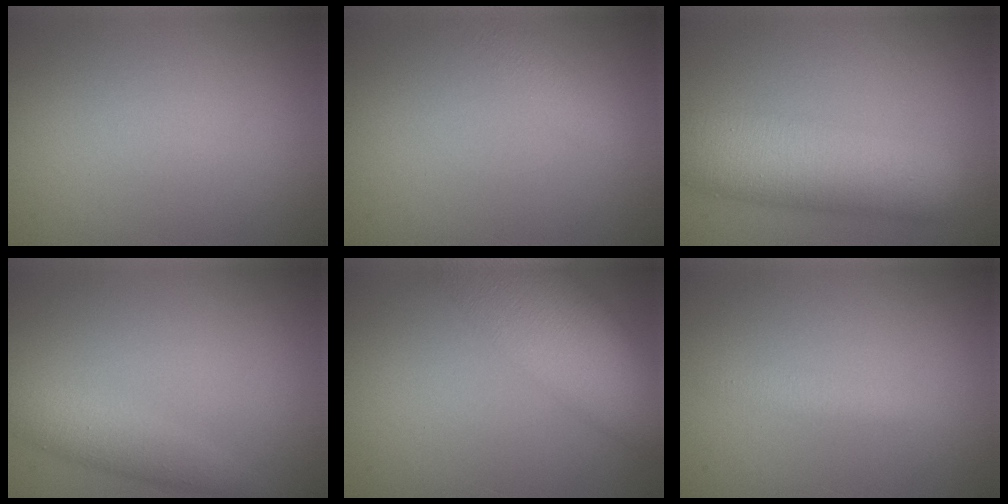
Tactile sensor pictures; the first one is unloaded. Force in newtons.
{"total": 1.5, "press": 1.5, "slide": 0.0}
{"total": 7.6, "press": 7.6, "slide": 0.2}
{"total": 2.7, "press": 2.7, "slide": 0.0}
{"total": 10.0, "press": 9.9, "slide": 0.6}
{"total": 1.1, "press": 1.1, "slide": 0.1}